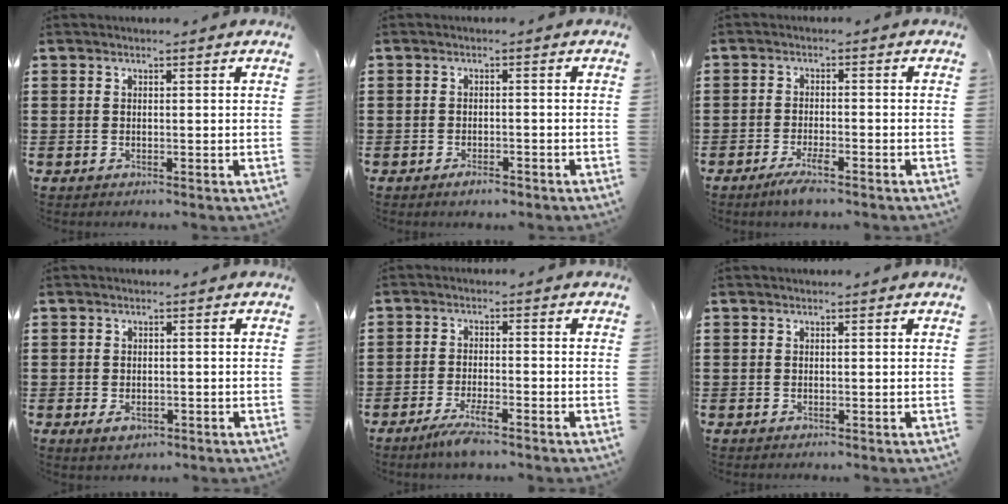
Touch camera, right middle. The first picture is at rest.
{"total": 1.7, "force": [-1.4, 0.5, 0.9], "torque": [-0.019, -0.004, -0.025]}
{"total": 3.3, "force": [-2.4, 0.4, 2.3], "torque": [-0.051, -0.004, -0.046]}
{"total": 1.8, "force": [-0.8, 1.1, 1.1], "torque": [-0.023, -0.001, -0.016]}
{"total": 4.1, "force": [-3.0, 0.4, 2.7], "torque": [-0.065, -0.008, -0.060]}
{"total": 0.0}